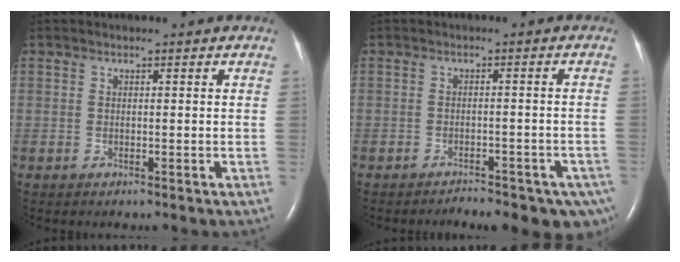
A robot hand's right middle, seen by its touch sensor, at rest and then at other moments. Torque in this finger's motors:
{"motor_torque": [0.03, -0.02, 0.08, 0.04]}